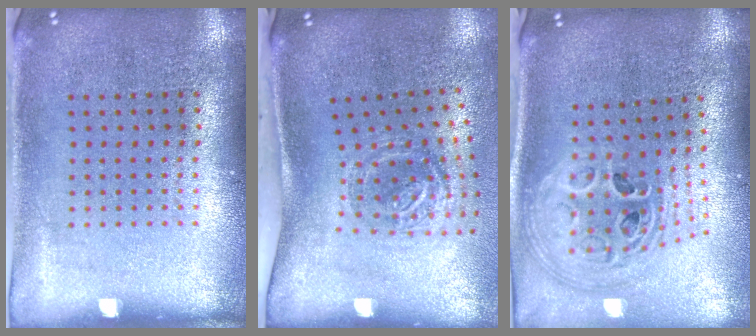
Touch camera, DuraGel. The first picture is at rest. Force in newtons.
{"total": 1.9, "press": 1.2, "slide": 1.5}
{"total": 2.8, "press": 2.0, "slide": 1.9}